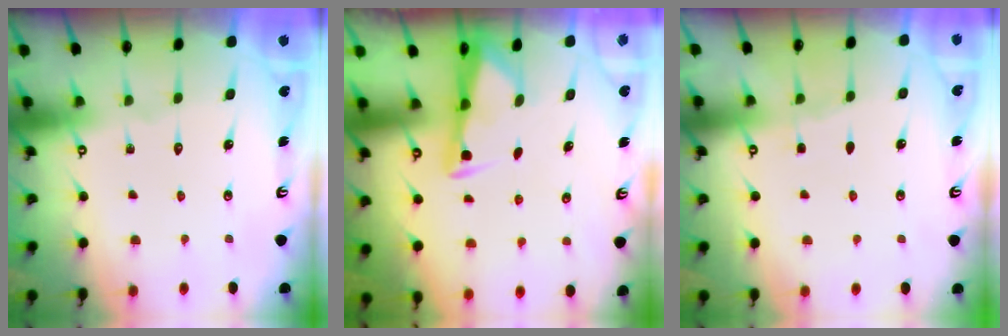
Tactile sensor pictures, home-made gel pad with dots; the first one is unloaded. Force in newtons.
{"total": 2.9, "press": 2.9, "slide": 0.1}
{"total": 2.7, "press": 2.7, "slide": 0.4}